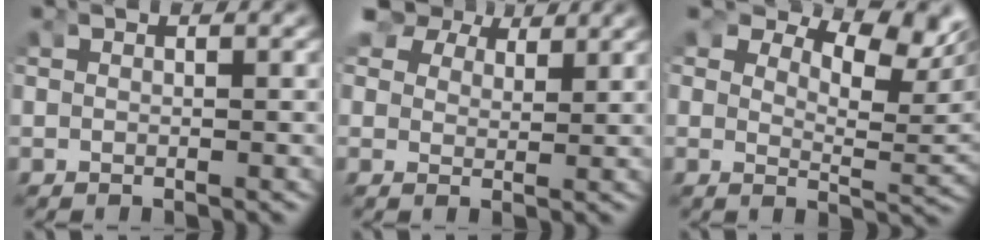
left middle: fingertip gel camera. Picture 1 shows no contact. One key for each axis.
{"total": 7.0, "fx": 5.2, "fy": 3.4, "fz": 3.2, "tx": -0.052, "ty": 0.006, "tz": 0.081}
{"total": 8.2, "fx": 4.9, "fy": 3.4, "fz": 5.7, "tx": -0.065, "ty": 0.002, "tz": 0.065}